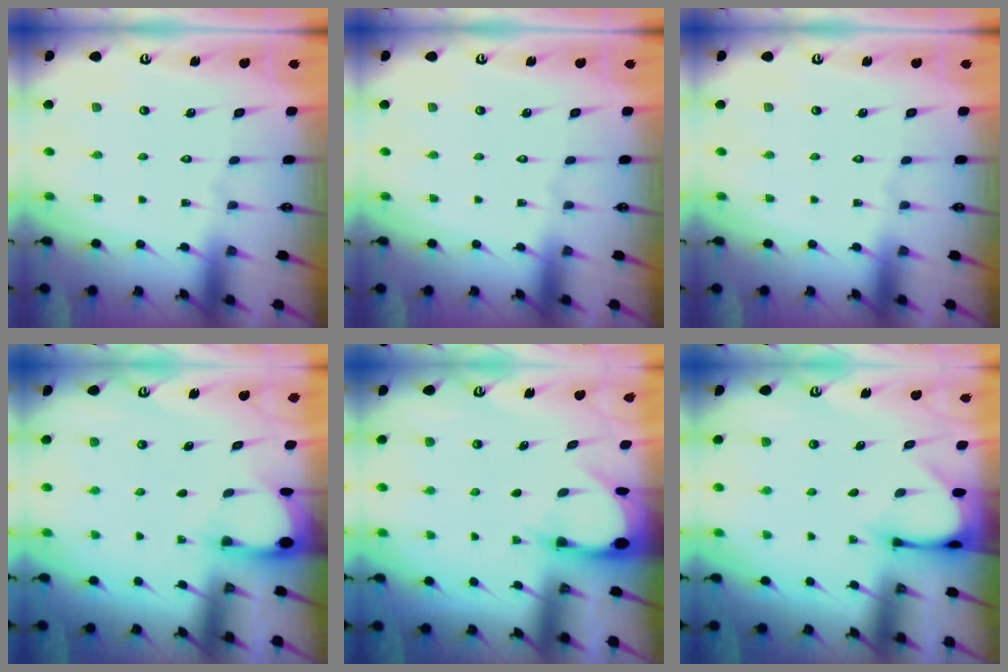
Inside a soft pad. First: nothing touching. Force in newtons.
{"total": 0.0}
{"total": 0.0}
{"total": 3.4, "press": 3.3, "slide": 0.4}
{"total": 3.1, "press": 3.1, "slide": 0.2}
{"total": 3.2, "press": 3.2, "slide": 0.3}